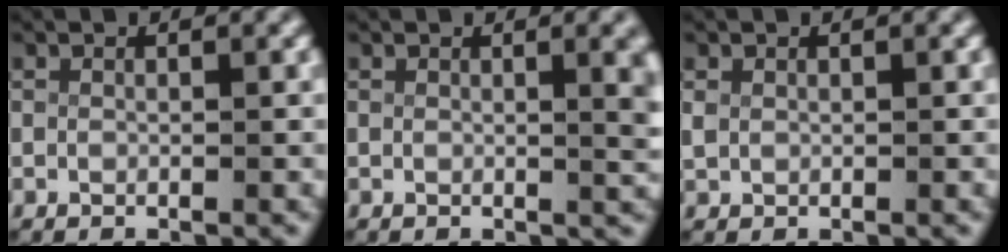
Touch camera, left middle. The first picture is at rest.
{"total": 2.6, "force": [0.6, 0.5, 2.5], "torque": [-0.018, -0.001, 0.010]}
{"total": 0.8, "force": [0.3, 0.6, 0.4], "torque": [-0.019, -0.005, 0.013]}